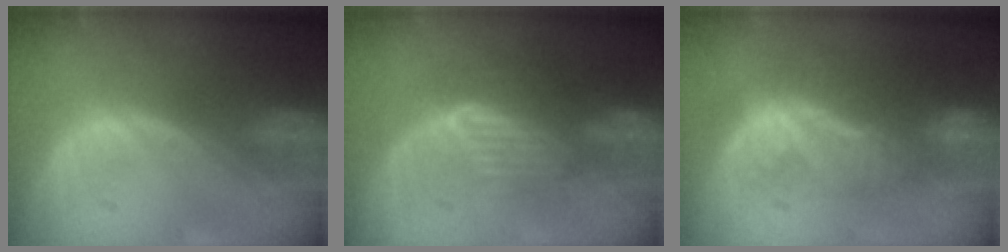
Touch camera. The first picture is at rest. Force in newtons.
{"total": 7.9, "press": 7.3, "slide": 3.1}
{"total": 8.4, "press": 8.0, "slide": 2.4}